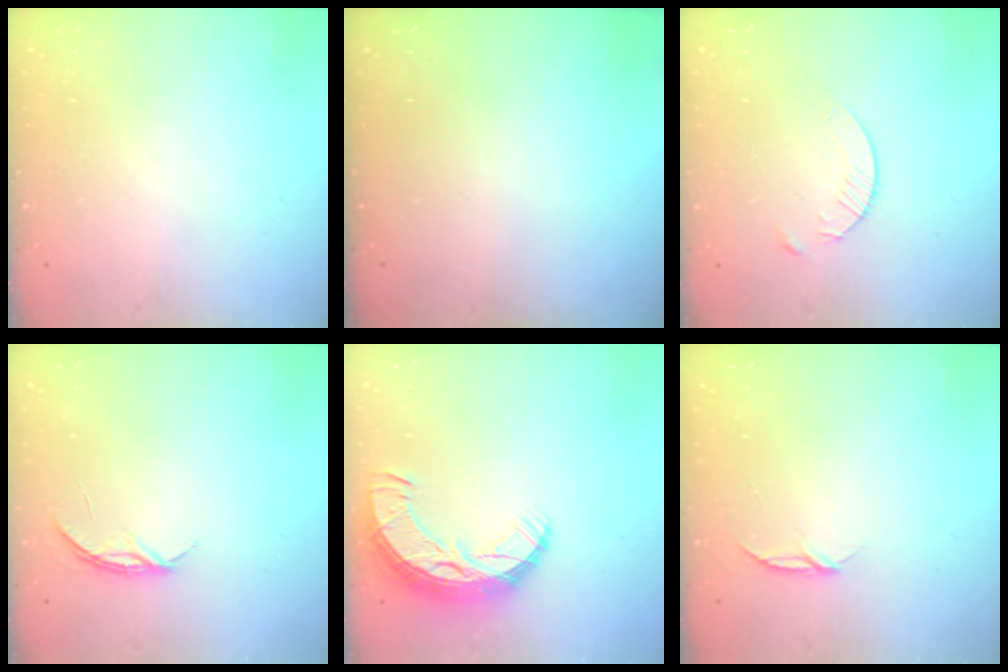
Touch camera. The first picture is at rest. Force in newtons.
{"total": 0.0}
{"total": 4.8, "press": 4.8, "slide": 0.6}
{"total": 3.7, "press": 3.7, "slide": 0.4}
{"total": 11.1, "press": 11.0, "slide": 0.8}
{"total": 4.4, "press": 4.4, "slide": 0.4}